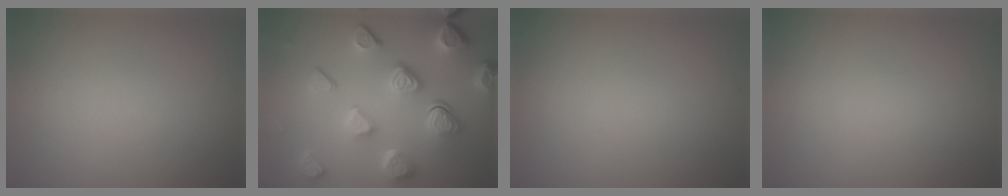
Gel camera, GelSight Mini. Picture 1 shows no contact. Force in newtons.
{"total": 7.3, "press": 5.6, "slide": 4.7}
{"total": 0.0}
{"total": 0.0}